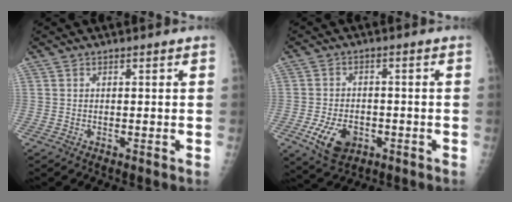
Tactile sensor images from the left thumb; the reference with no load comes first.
{"total": 8.1, "force": [-3.2, 5.2, 5.3], "torque": [-0.087, 0.009, -0.048]}